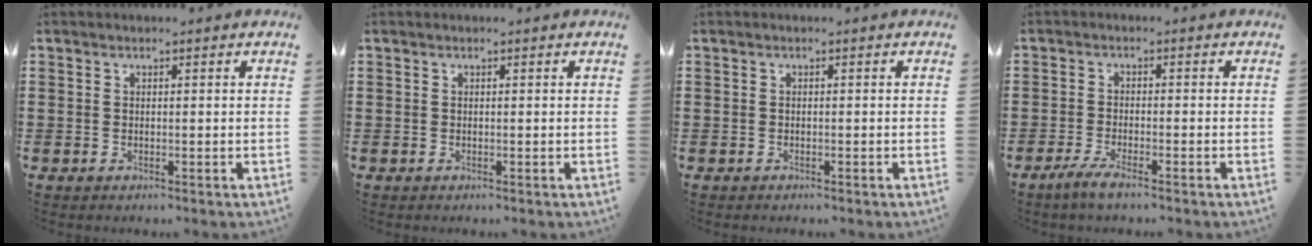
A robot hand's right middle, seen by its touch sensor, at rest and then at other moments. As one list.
[{"total": 0.0}, {"total": 0.5, "force": [-0.4, 0.2, 0.0], "torque": [-0.001, 0.002, -0.010]}, {"total": 2.9, "force": [-2.2, 0.2, 1.8], "torque": [-0.044, -0.004, -0.046]}]